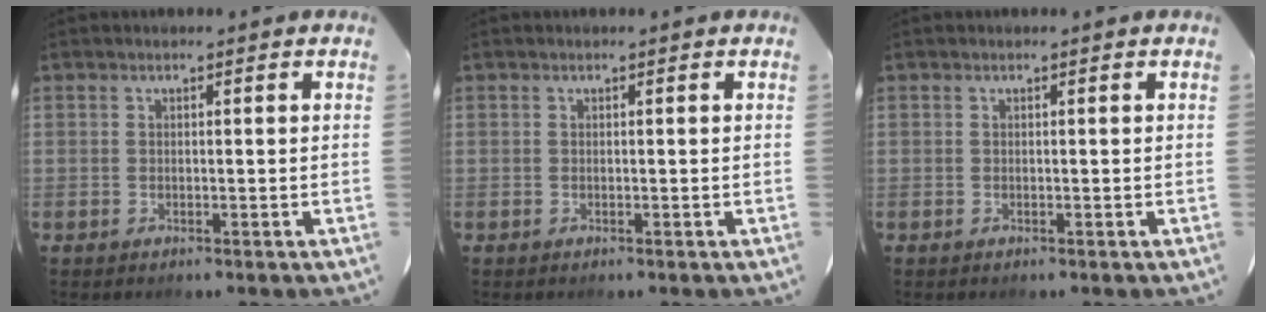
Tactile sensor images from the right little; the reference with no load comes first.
{"total": 0.0}
{"total": 0.0}